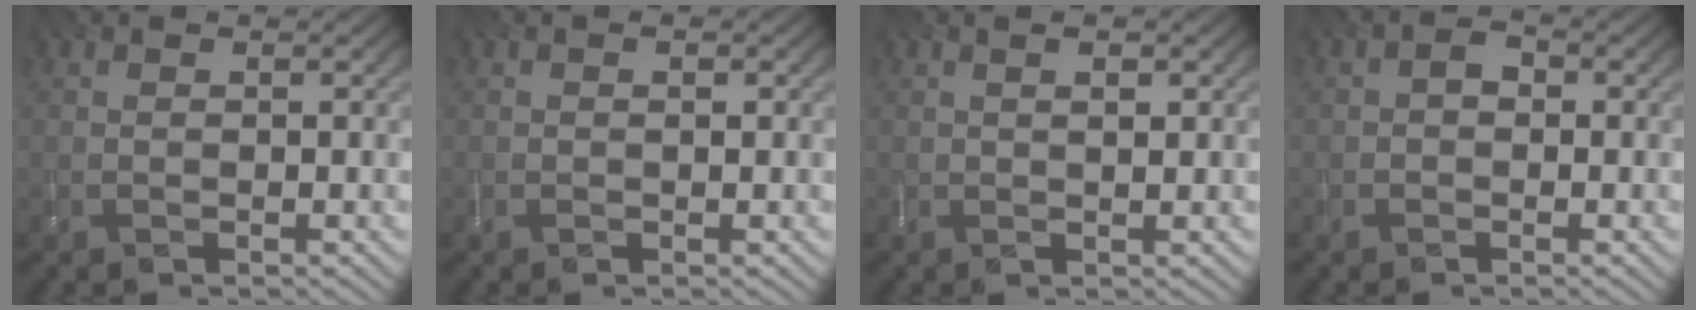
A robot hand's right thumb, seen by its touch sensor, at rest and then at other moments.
{"total": 1.0, "force": [-0.2, 0.2, 1.0], "torque": [-0.010, 0.002, -0.002]}
{"total": 1.7, "force": [0.4, 0.2, 1.6], "torque": [-0.017, -0.003, 0.009]}
{"total": 1.5, "force": [-0.8, 1.0, 0.7], "torque": [-0.003, 0.001, -0.019]}